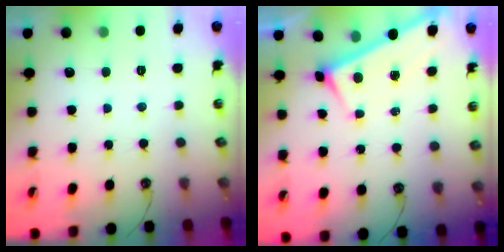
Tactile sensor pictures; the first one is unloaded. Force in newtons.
{"total": 3.0, "press": 3.0, "slide": 0.2}